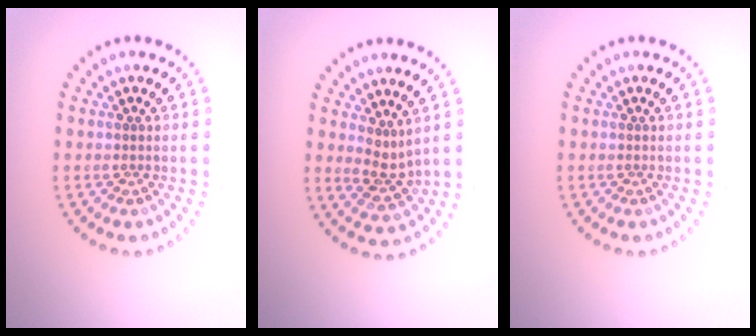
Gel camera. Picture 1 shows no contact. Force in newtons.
{"total": 2.3, "press": 1.6, "slide": 1.6}
{"total": 0.0}